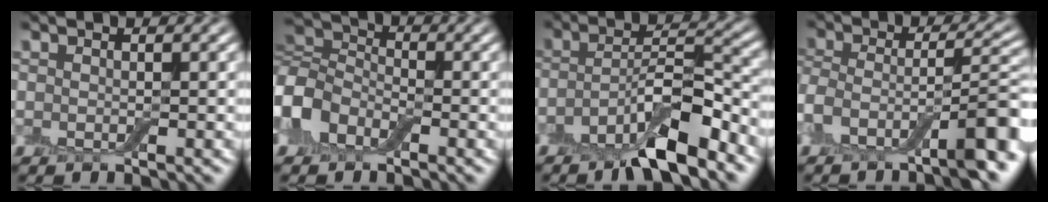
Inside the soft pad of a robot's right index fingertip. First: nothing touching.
{"total": 5.0, "force": [-1.6, 3.9, 2.7], "torque": [-0.058, 0.010, -0.049]}
{"total": 6.9, "force": [-4.4, 1.9, 5.0], "torque": [-0.081, 0.011, -0.082]}
{"total": 7.5, "force": [-4.3, 2.7, 5.5], "torque": [-0.080, 0.011, -0.085]}